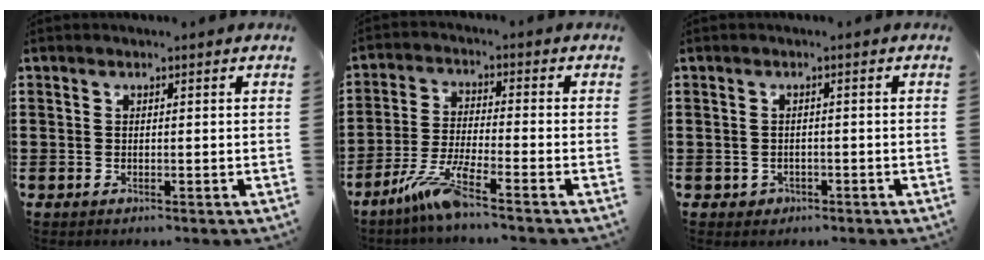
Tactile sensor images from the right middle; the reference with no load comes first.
{"total": 6.8, "force": [-4.8, 0.2, 4.9], "torque": [-0.111, -0.018, -0.094]}
{"total": 1.0, "force": [-0.5, 0.8, 0.2], "torque": [-0.007, 0.001, -0.013]}